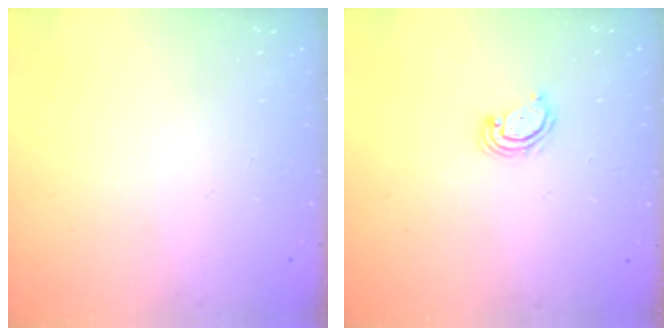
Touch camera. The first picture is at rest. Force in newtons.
{"total": 3.4, "press": 3.4, "slide": 0.3}